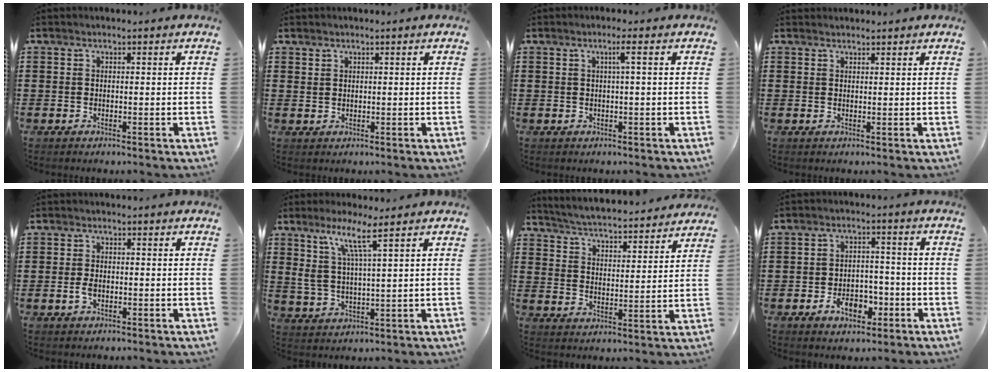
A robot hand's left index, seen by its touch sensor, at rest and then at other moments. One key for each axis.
{"total": 1.0, "fx": 0.9, "fy": 0.4, "fz": 0.2, "tx": -0.007, "ty": 0.001, "tz": 0.019}
{"total": 2.0, "fx": 0.7, "fy": -0.4, "fz": 1.8, "tx": -0.034, "ty": 0.003, "tz": 0.009}
{"total": 1.1, "fx": 1.1, "fy": 0.1, "fz": 0.0, "tx": -0.002, "ty": -0.001, "tz": 0.022}
{"total": 1.7, "fx": -0.5, "fy": 1.0, "fz": 1.3, "tx": -0.034, "ty": -0.002, "tz": -0.011}
{"total": 6.9, "fx": 4.3, "fy": 0.5, "fz": 5.4, "tx": -0.120, "ty": -0.004, "tz": 0.073}
{"total": 4.4, "fx": 4.3, "fy": -0.4, "fz": 0.6, "tx": -0.036, "ty": -0.038, "tz": 0.069}
{"total": 5.9, "fx": -2.8, "fy": 3.5, "fz": 3.7, "tx": -0.059, "ty": 0.008, "tz": -0.052}